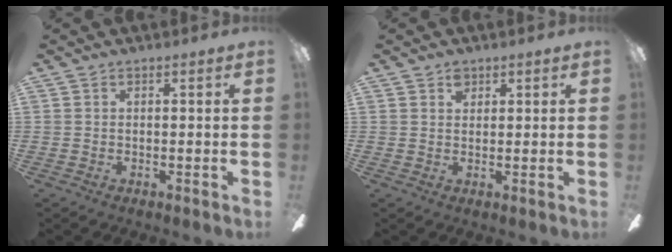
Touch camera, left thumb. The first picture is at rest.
{"total": 2.4, "force": [1.7, 1.5, 0.9], "torque": [-0.005, -0.006, 0.028]}